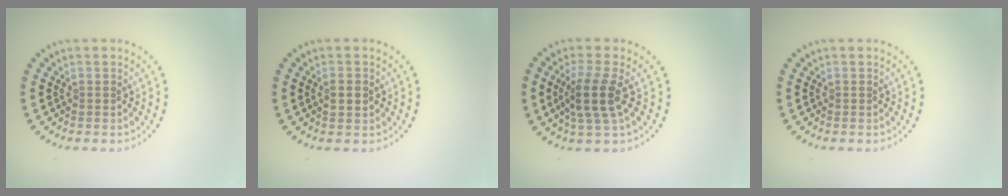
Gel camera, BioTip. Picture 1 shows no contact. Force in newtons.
{"total": 1.1, "press": 1.1, "slide": 0.1}
{"total": 3.5, "press": 2.8, "slide": 2.1}
{"total": 0.0}